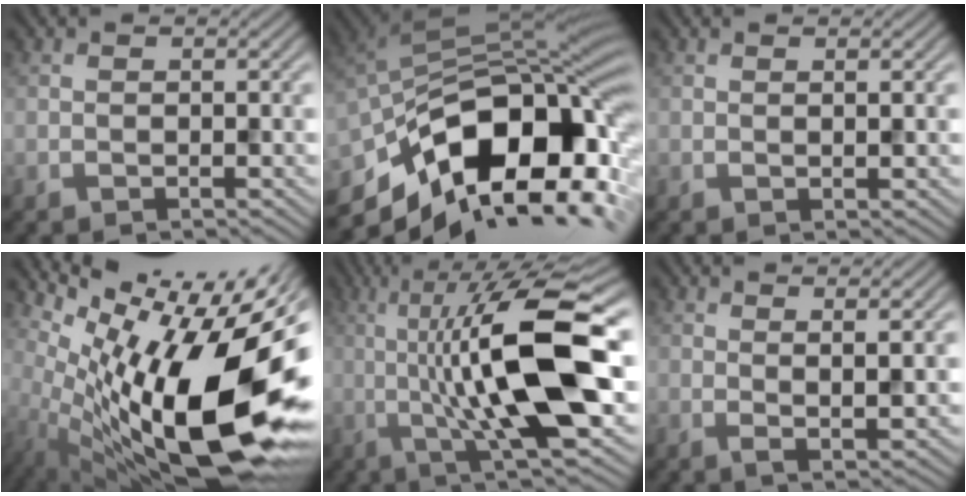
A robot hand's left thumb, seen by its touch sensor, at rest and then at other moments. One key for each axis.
{"total": 16.2, "fx": -7.0, "fy": 8.4, "fz": 12.0, "tx": -0.206, "ty": -0.021, "tz": -0.109}
{"total": 0.8, "fx": 0.4, "fy": 0.1, "fz": 0.7, "tx": -0.013, "ty": 0.002, "tz": 0.007}
{"total": 20.2, "fx": 0.2, "fy": 7.6, "fz": 18.7, "tx": -0.314, "ty": -0.047, "tz": 0.011}
{"total": 15.2, "fx": -0.1, "fy": 3.8, "fz": 14.8, "tx": -0.235, "ty": 0.012, "tz": -0.009}
{"total": 3.5, "fx": 1.7, "fy": 0.6, "fz": 3.0, "tx": -0.051, "ty": -0.006, "tz": 0.032}